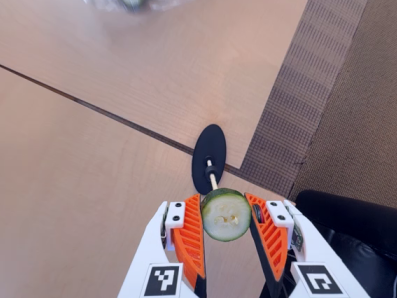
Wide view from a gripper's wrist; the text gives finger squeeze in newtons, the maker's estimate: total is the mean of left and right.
{"total": 10.5, "left": 10.1, "right": 10.9}